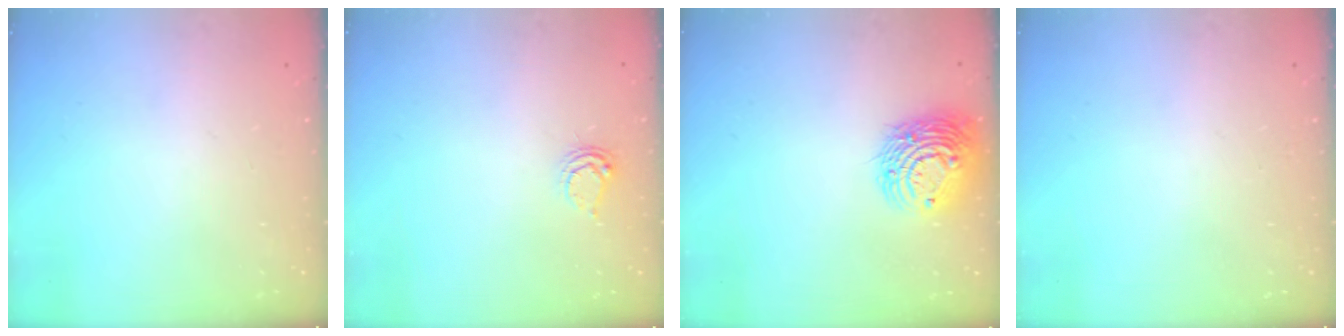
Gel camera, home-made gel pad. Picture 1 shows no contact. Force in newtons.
{"total": 3.5, "press": 3.4, "slide": 0.4}
{"total": 12.3, "press": 12.2, "slide": 1.3}
{"total": 0.0}